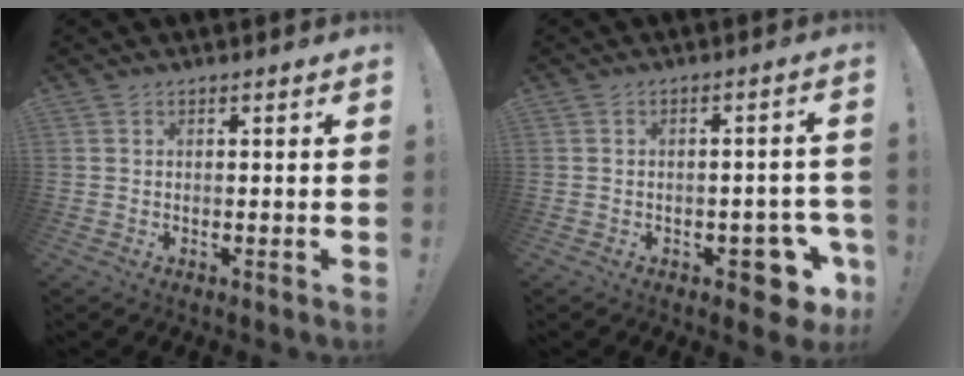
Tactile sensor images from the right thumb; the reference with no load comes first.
{"total": 8.2, "force": [-4.0, 4.5, 5.5], "torque": [-0.056, 0.030, -0.059]}